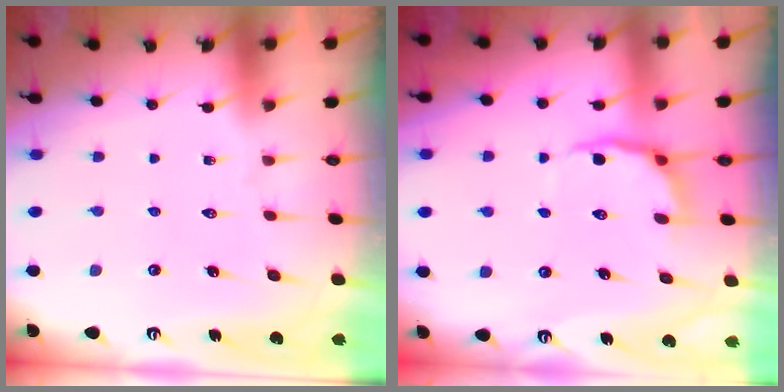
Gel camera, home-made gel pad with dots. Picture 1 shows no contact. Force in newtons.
{"total": 4.4, "press": 3.6, "slide": 2.5}